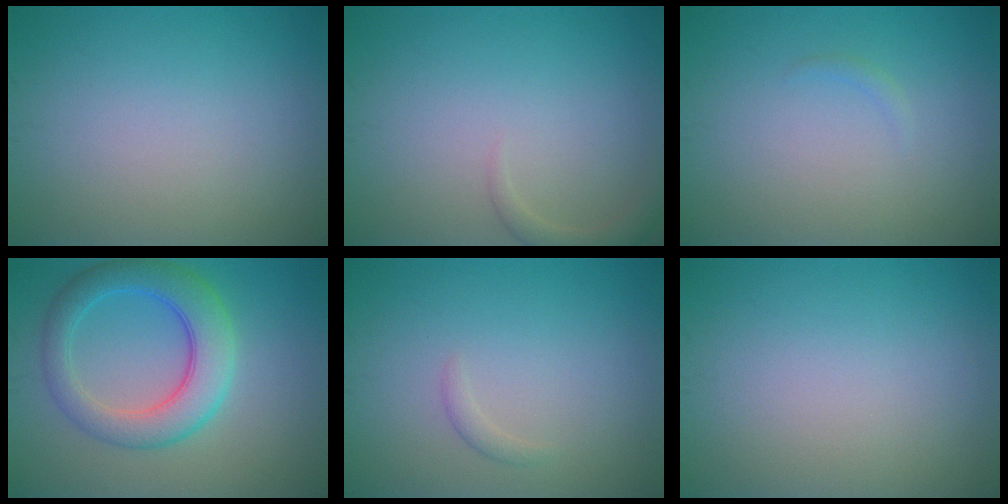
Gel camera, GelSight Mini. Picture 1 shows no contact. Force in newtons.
{"total": 1.5, "press": 1.5, "slide": 0.1}
{"total": 0.5, "press": 0.5, "slide": 0.1}
{"total": 6.1, "press": 6.1, "slide": 0.1}
{"total": 0.8, "press": 0.8, "slide": 0.0}
{"total": 0.0}